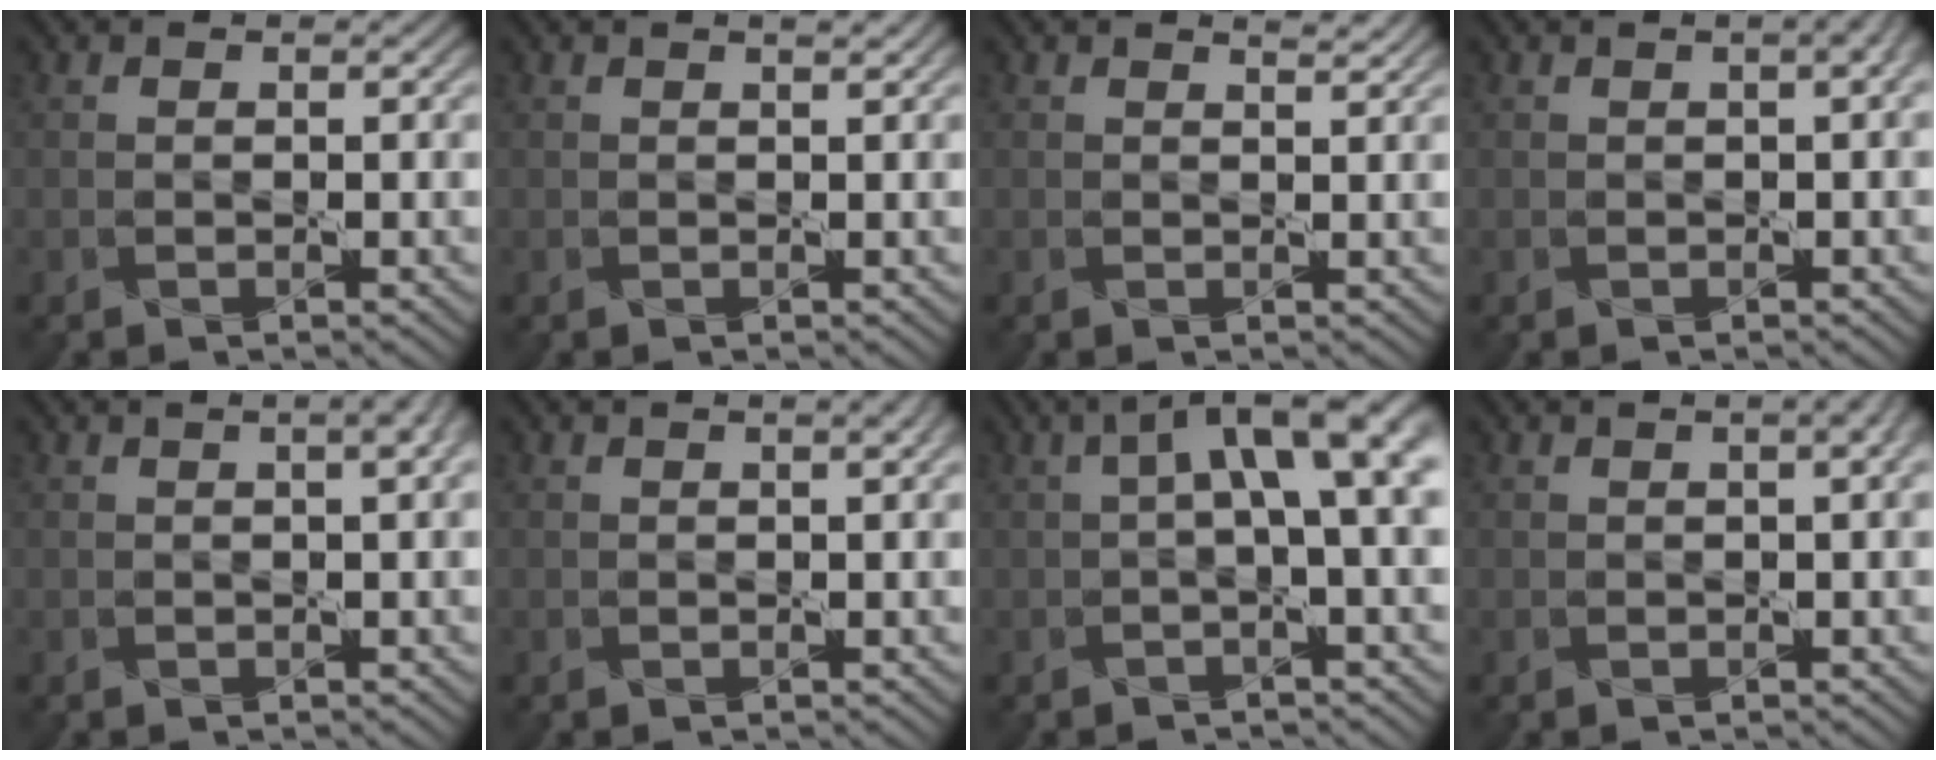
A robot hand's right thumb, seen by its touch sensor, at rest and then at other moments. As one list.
[{"total": 0.9, "force": [0.7, 0.1, 0.6], "torque": [-0.016, 0.001, 0.009]}, {"total": 1.4, "force": [1.3, 0.2, 0.6], "torque": [-0.012, -0.003, 0.015]}, {"total": 2.7, "force": [0.8, 0.9, 2.4], "torque": [-0.027, 0.011, 0.003]}, {"total": 3.5, "force": [1.2, 1.3, 3.1], "torque": [-0.029, 0.014, 0.001]}, {"total": 1.4, "force": [0.6, 0.3, 1.3], "torque": [-0.019, 0.004, 0.004]}, {"total": 7.7, "force": [1.4, 2.1, 7.3], "torque": [-0.106, 0.022, 0.017]}, {"total": 2.8, "force": [0.9, 0.9, 2.5], "torque": [-0.027, 0.010, 0.005]}]